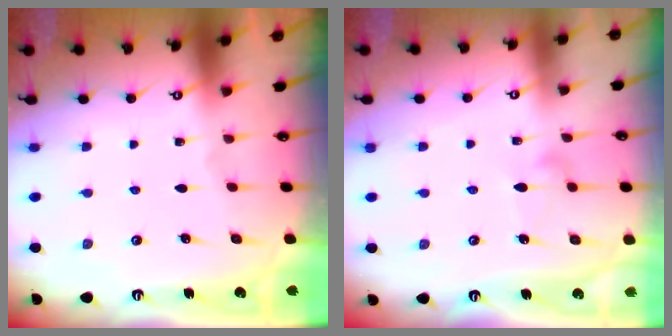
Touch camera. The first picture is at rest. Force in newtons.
{"total": 6.1, "press": 6.1, "slide": 0.3}